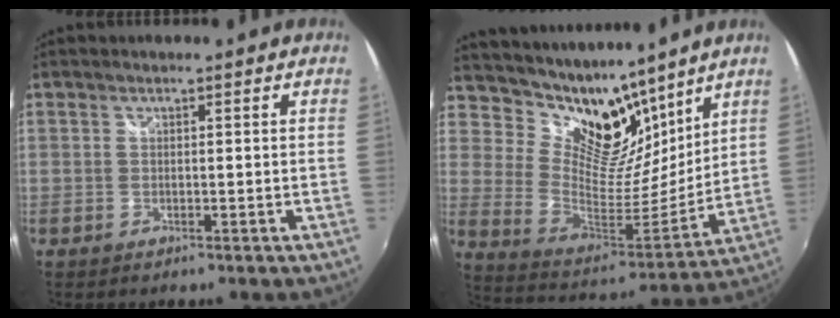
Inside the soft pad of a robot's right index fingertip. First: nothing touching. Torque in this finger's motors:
{"motor_torque": [-0.13, 0.48, 0.08, 0.01]}